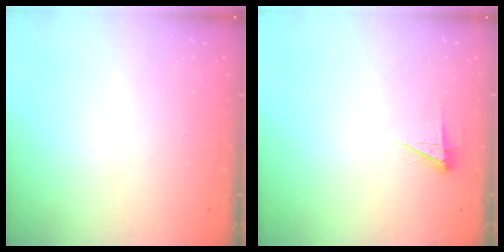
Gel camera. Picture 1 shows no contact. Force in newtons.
{"total": 4.1, "press": 4.1, "slide": 0.4}